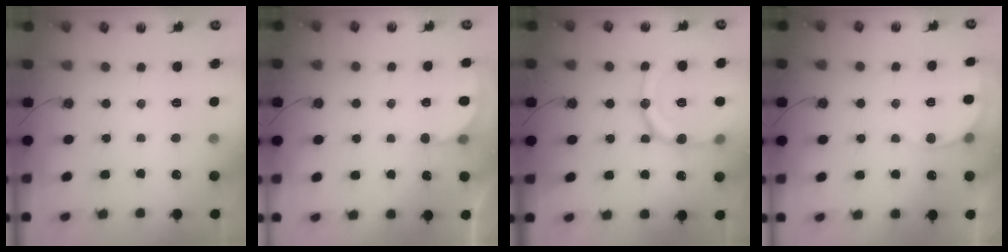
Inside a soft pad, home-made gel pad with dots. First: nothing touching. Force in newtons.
{"total": 3.4, "press": 3.4, "slide": 0.3}
{"total": 17.2, "press": 16.9, "slide": 3.6}
{"total": 6.0, "press": 6.0, "slide": 0.9}